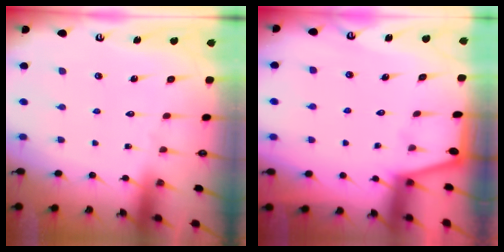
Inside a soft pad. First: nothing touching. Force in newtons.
{"total": 0.7, "press": 0.6, "slide": 0.2}